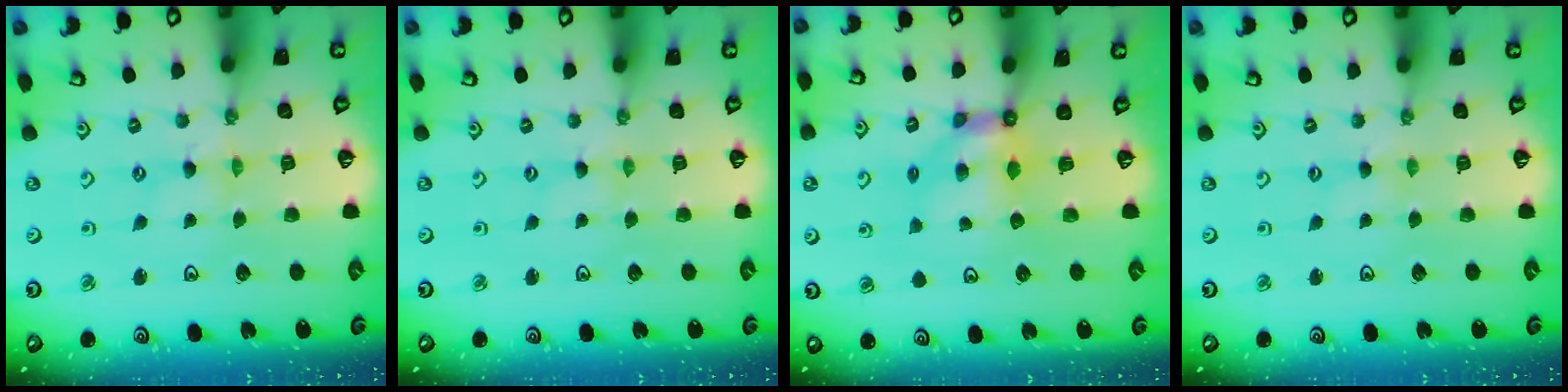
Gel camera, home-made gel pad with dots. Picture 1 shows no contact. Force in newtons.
{"total": 0.7, "press": 0.7, "slide": 0.1}
{"total": 5.9, "press": 5.9, "slide": 0.4}
{"total": 0.8, "press": 0.8, "slide": 0.1}